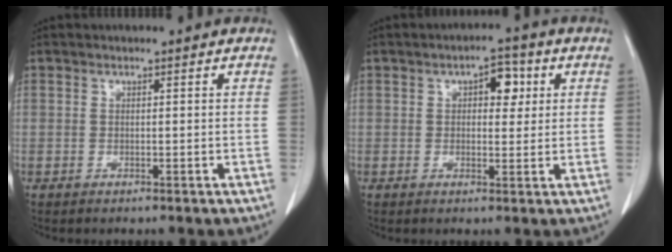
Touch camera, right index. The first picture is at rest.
{"total": 4.6, "force": [1.5, 2.3, 3.7], "torque": [-0.050, 0.012, 0.019]}